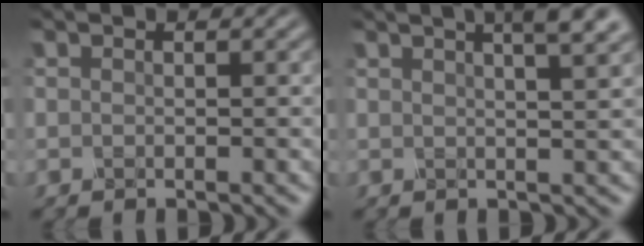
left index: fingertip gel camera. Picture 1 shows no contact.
{"total": 5.9, "force": [3.5, 2.0, 4.3], "torque": [-0.028, 0.033, 0.015]}